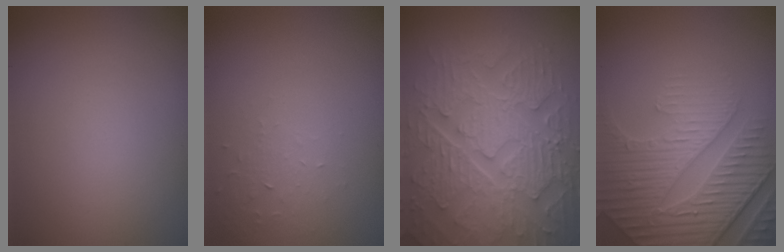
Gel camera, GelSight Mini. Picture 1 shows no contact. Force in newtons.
{"total": 1.0, "press": 0.4, "slide": 0.9}
{"total": 9.3, "press": 6.9, "slide": 6.3}
{"total": 7.8, "press": 5.7, "slide": 5.3}